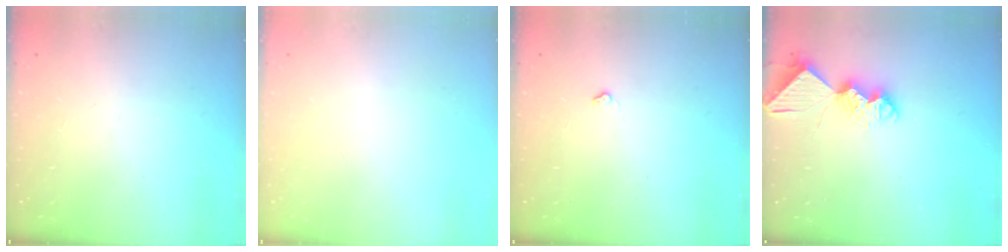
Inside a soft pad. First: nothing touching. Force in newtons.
{"total": 0.0}
{"total": 2.8, "press": 2.8, "slide": 0.4}
{"total": 9.7, "press": 9.7, "slide": 0.4}